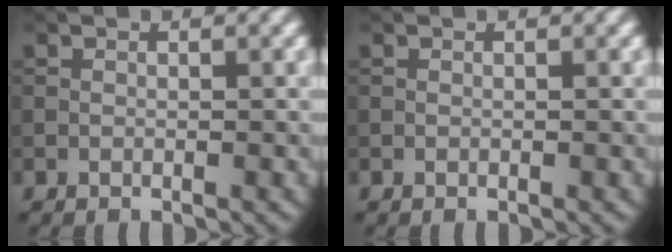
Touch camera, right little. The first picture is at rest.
{"total": 0.0}